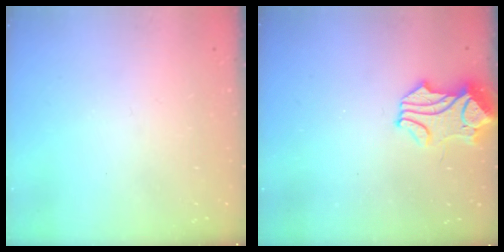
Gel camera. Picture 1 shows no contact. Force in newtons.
{"total": 1.7, "press": 1.4, "slide": 1.0}